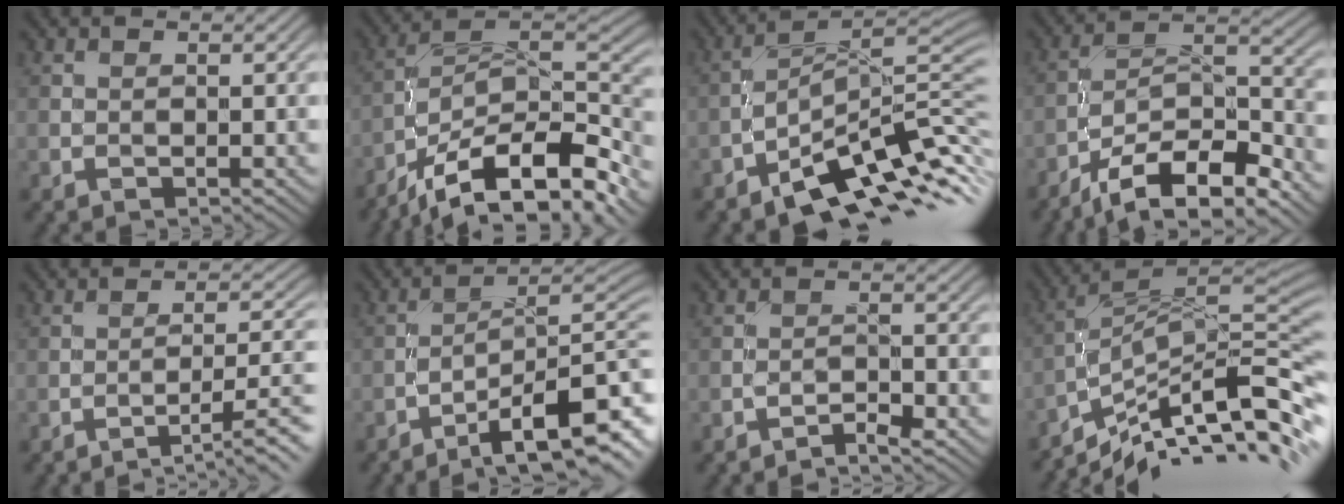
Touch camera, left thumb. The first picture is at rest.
{"total": 15.7, "force": [-10.1, 5.3, 10.8], "torque": [-0.206, -0.005, -0.179]}
{"total": 10.1, "force": [-4.8, 3.0, 8.4], "torque": [-0.123, 0.006, -0.088]}
{"total": 12.4, "force": [-8.6, 4.3, 7.8], "torque": [-0.145, -0.004, -0.161]}
{"total": 7.5, "force": [-4.9, 1.5, 5.5], "torque": [-0.080, 0.006, -0.067]}
{"total": 12.7, "force": [-7.7, 3.4, 9.6], "torque": [-0.151, 0.003, -0.115]}
{"total": 2.5, "force": [-2.2, 0.1, 1.1], "torque": [-0.017, 0.008, -0.044]}
{"total": 12.5, "force": [-6.9, 2.9, 9.9], "torque": [-0.185, 0.011, -0.117]}